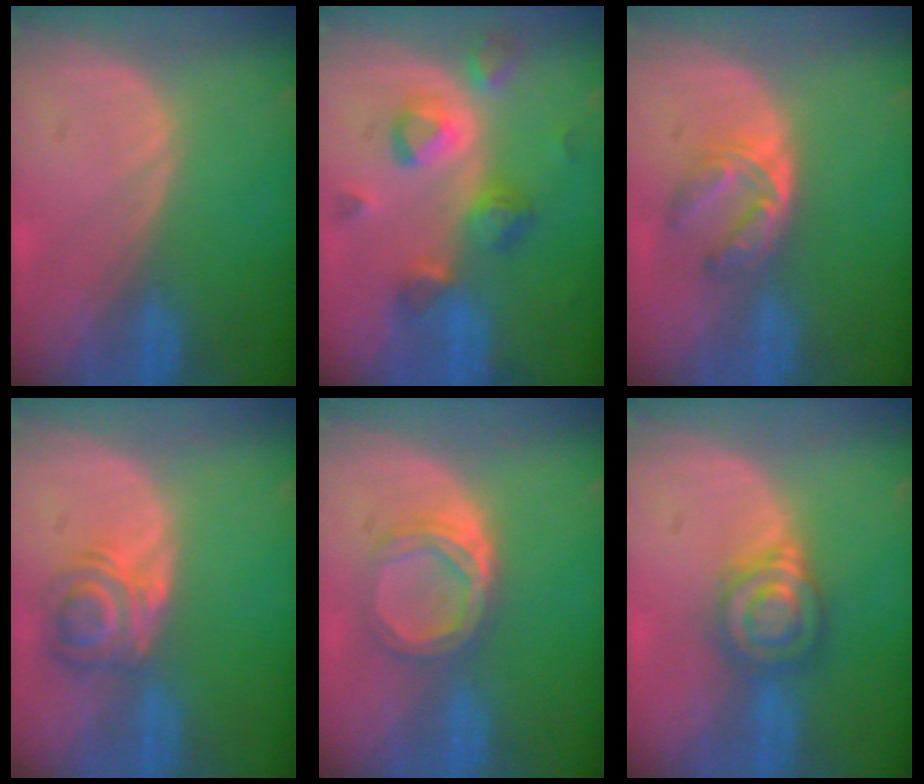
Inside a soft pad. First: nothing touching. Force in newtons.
{"total": 7.6, "press": 7.5, "slide": 1.6}
{"total": 6.0, "press": 4.9, "slide": 3.5}
{"total": 5.6, "press": 5.2, "slide": 2.2}
{"total": 5.4, "press": 5.0, "slide": 2.2}
{"total": 6.1, "press": 6.0, "slide": 0.6}